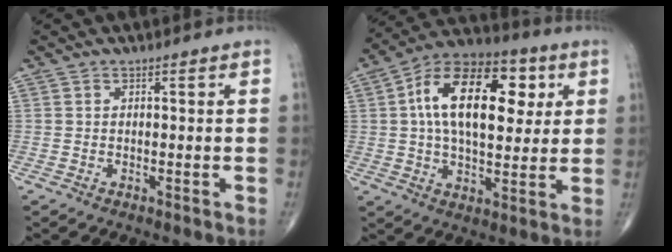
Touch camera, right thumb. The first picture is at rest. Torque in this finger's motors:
{"motor_torque": [0.15, 0.71, 1.61, 0.41, 0.23]}